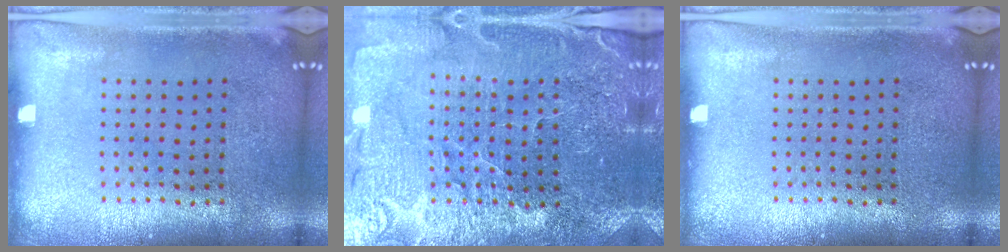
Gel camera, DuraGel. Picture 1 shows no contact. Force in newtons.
{"total": 3.4, "press": 3.4, "slide": 0.3}
{"total": 0.0}